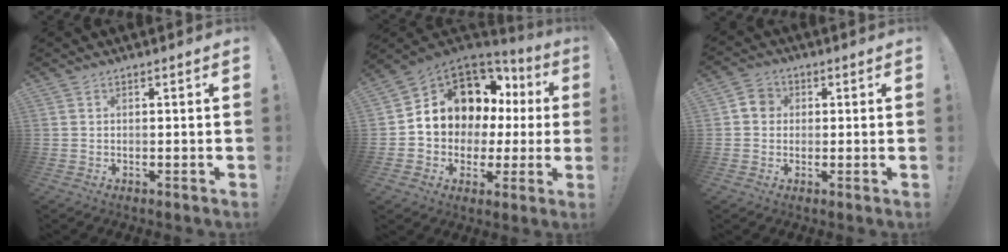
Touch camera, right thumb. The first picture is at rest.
{"total": 11.3, "force": [4.5, 8.9, 5.4], "torque": [-0.077, -0.045, 0.094]}
{"total": 4.9, "force": [0.3, 4.5, 2.0], "torque": [-0.031, 0.014, 0.007]}